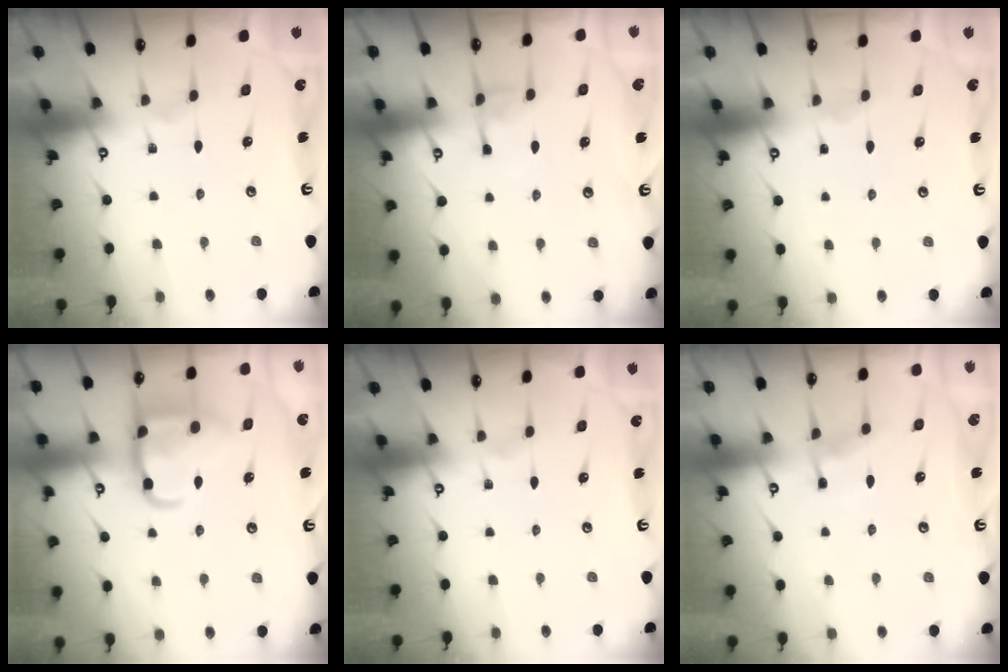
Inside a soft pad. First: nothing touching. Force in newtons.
{"total": 4.2, "press": 4.1, "slide": 0.9}
{"total": 1.2, "press": 1.2, "slide": 0.1}
{"total": 15.2, "press": 15.1, "slide": 1.4}
{"total": 0.0}
{"total": 5.7, "press": 5.7, "slide": 0.6}